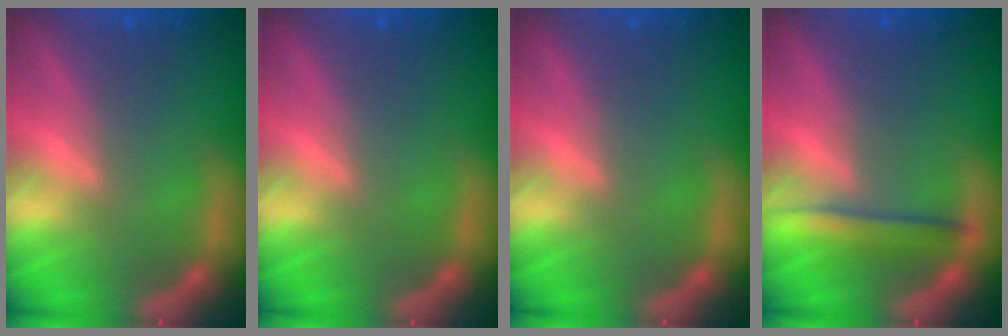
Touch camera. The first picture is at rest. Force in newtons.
{"total": 0.0}
{"total": 0.0}
{"total": 2.9}